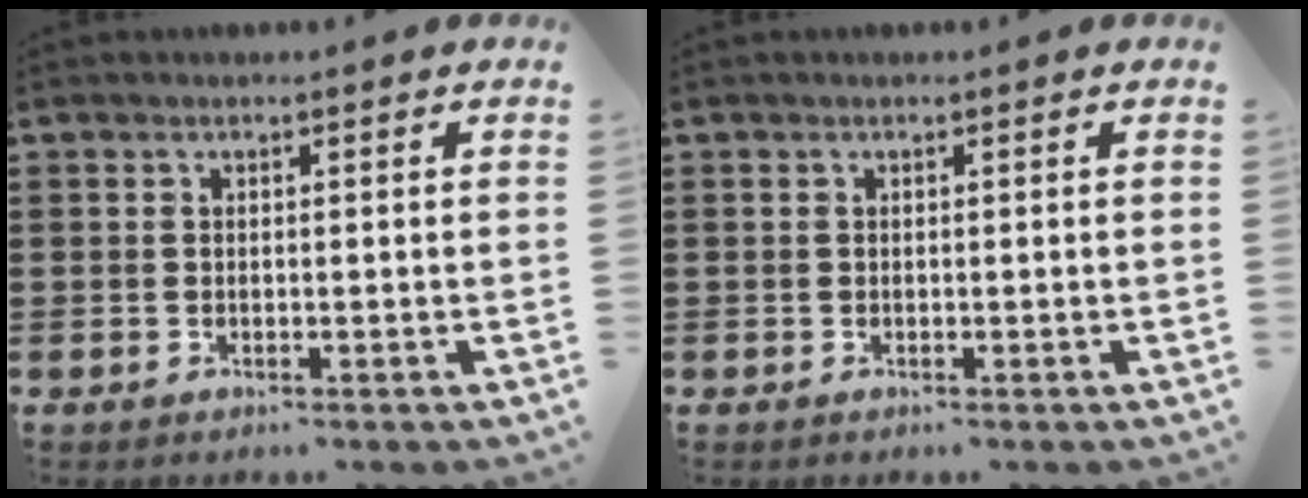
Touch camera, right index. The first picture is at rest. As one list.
[{"total": 0.0}]